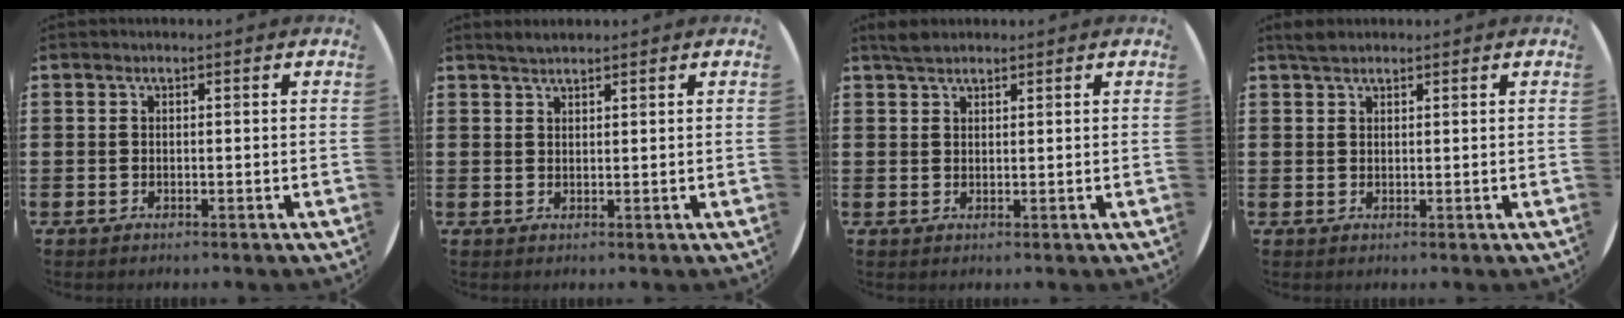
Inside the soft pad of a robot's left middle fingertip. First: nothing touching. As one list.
[{"total": 1.6, "force": [1.5, 0.2, 0.4], "torque": [-0.009, 0.003, 0.029]}, {"total": 2.2, "force": [2.0, 0.8, 0.6], "torque": [-0.008, 0.002, 0.037]}, {"total": 1.9, "force": [1.7, 0.7, 0.5], "torque": [-0.005, 0.002, 0.030]}]